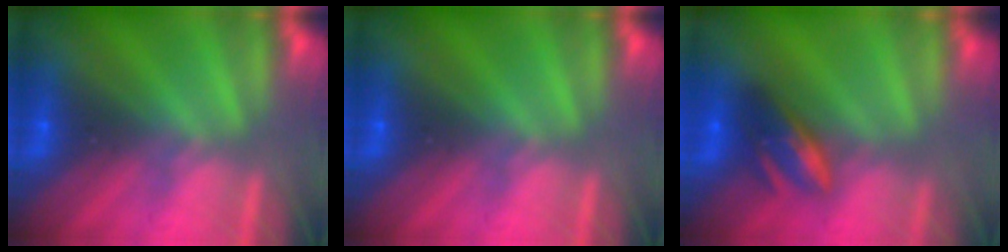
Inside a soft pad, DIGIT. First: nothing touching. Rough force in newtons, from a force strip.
{"total": 0.0}
{"total": 5.9}